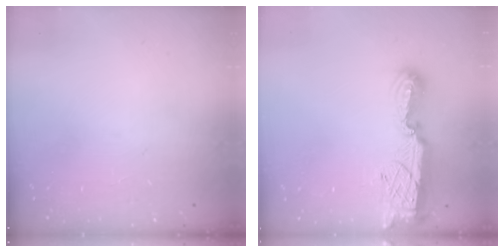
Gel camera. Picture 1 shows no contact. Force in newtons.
{"total": 12.8, "press": 11.4, "slide": 5.9}